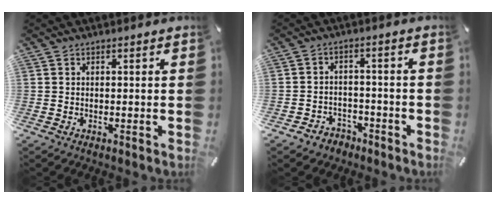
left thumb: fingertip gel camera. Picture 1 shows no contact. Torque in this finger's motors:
{"motor_torque": [-0.31, -0.12, -0.31, 0.11, 0.05]}